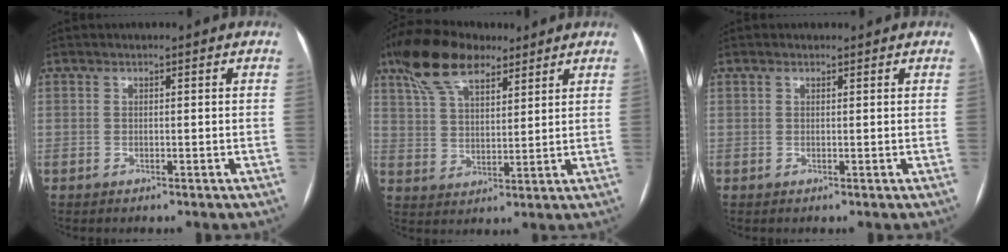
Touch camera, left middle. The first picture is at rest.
{"total": 11.7, "force": [8.1, 4.8, 6.9], "torque": [-0.140, 0.031, 0.152]}
{"total": 0.9, "force": [0.7, 0.4, 0.3], "torque": [-0.016, 0.016, 0.012]}